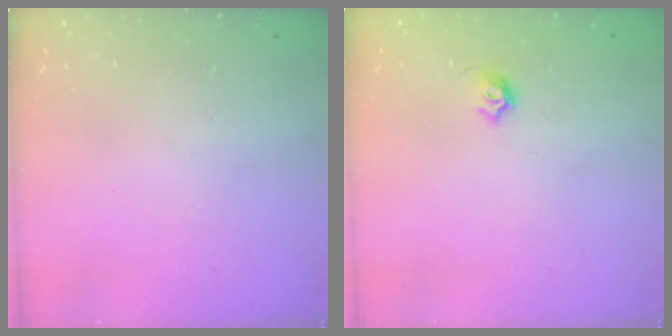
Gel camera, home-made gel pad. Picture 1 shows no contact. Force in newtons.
{"total": 4.5, "press": 4.3, "slide": 1.0}